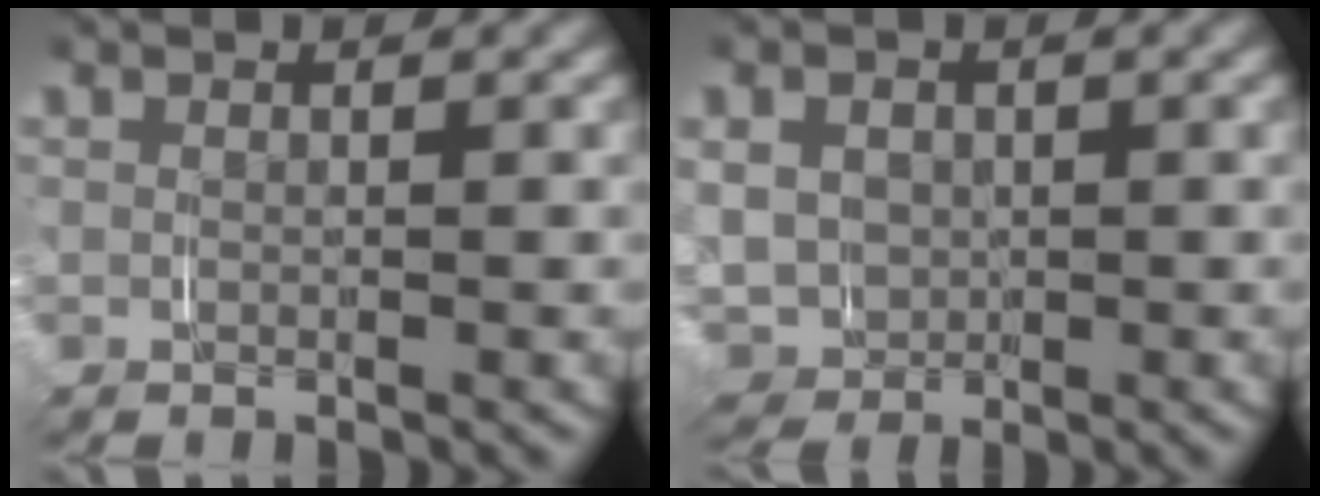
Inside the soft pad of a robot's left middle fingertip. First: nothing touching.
{"total": 5.2, "force": [-1.1, 5.0, 1.0], "torque": [-0.032, -0.040, -0.004]}